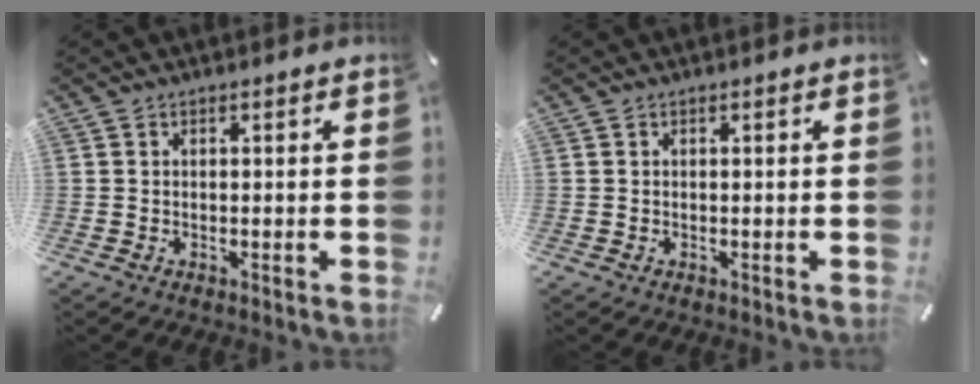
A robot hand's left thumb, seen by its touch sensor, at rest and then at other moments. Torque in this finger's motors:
{"motor_torque": [0.00, 0.00, 0.00, 0.00, 0.00]}